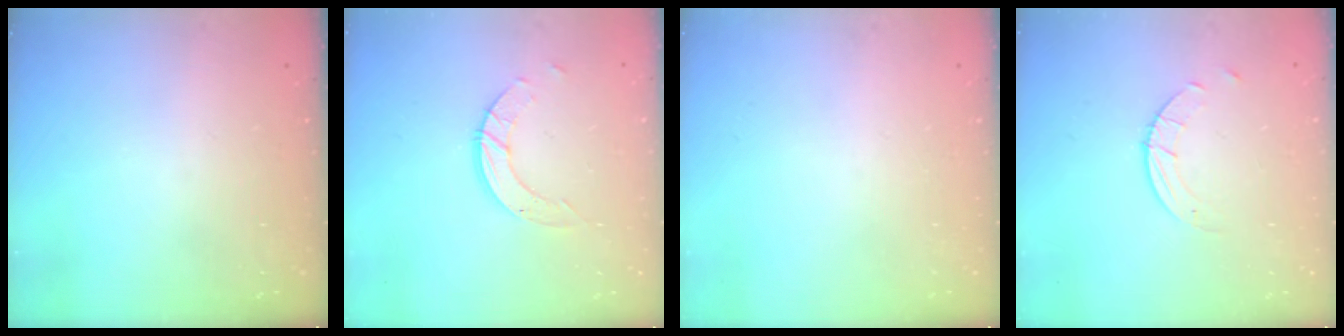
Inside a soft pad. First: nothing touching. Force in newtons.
{"total": 5.9, "press": 5.9, "slide": 0.5}
{"total": 0.0}
{"total": 4.0, "press": 4.0, "slide": 0.4}